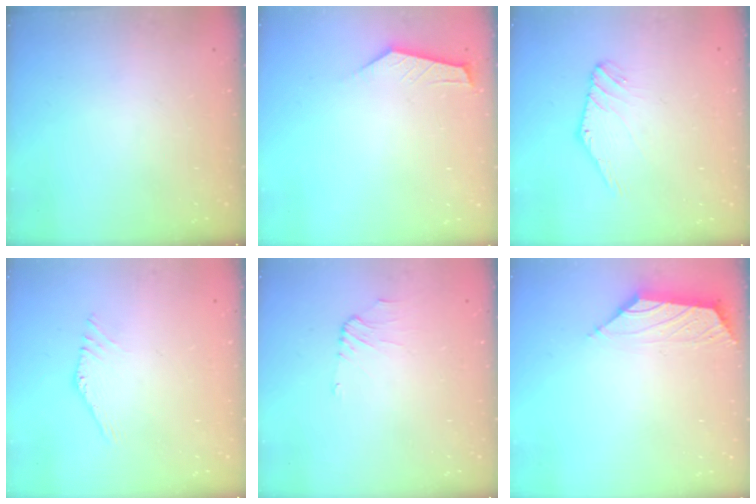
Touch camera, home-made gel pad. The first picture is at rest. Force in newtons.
{"total": 2.6, "press": 2.6, "slide": 0.4}
{"total": 0.0}
{"total": 2.4, "press": 2.4, "slide": 0.1}
{"total": 0.5, "press": 0.3, "slide": 0.4}
{"total": 0.8, "press": 0.5, "slide": 0.6}